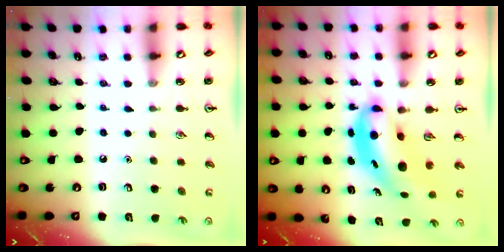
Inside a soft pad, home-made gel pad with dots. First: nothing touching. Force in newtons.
{"total": 6.9, "press": 6.6, "slide": 1.8}